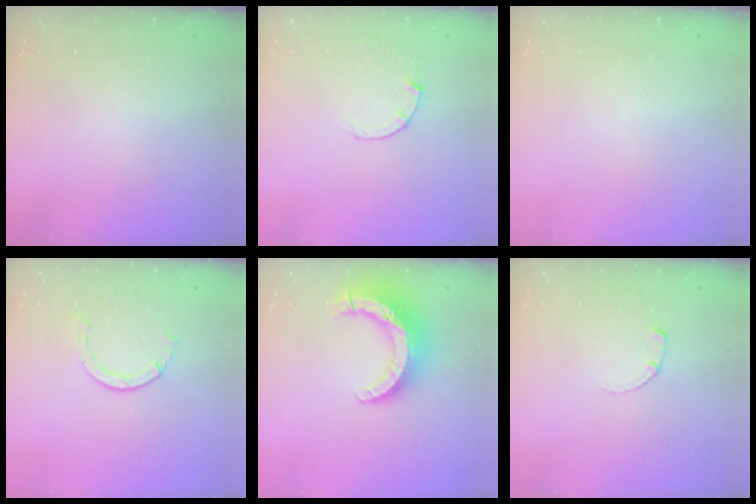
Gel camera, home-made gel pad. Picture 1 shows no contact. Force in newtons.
{"total": 2.6, "press": 2.6, "slide": 0.4}
{"total": 0.0}
{"total": 2.6, "press": 2.6, "slide": 0.3}
{"total": 13.9, "press": 13.8, "slide": 1.4}
{"total": 0.6, "press": 0.5, "slide": 0.2}